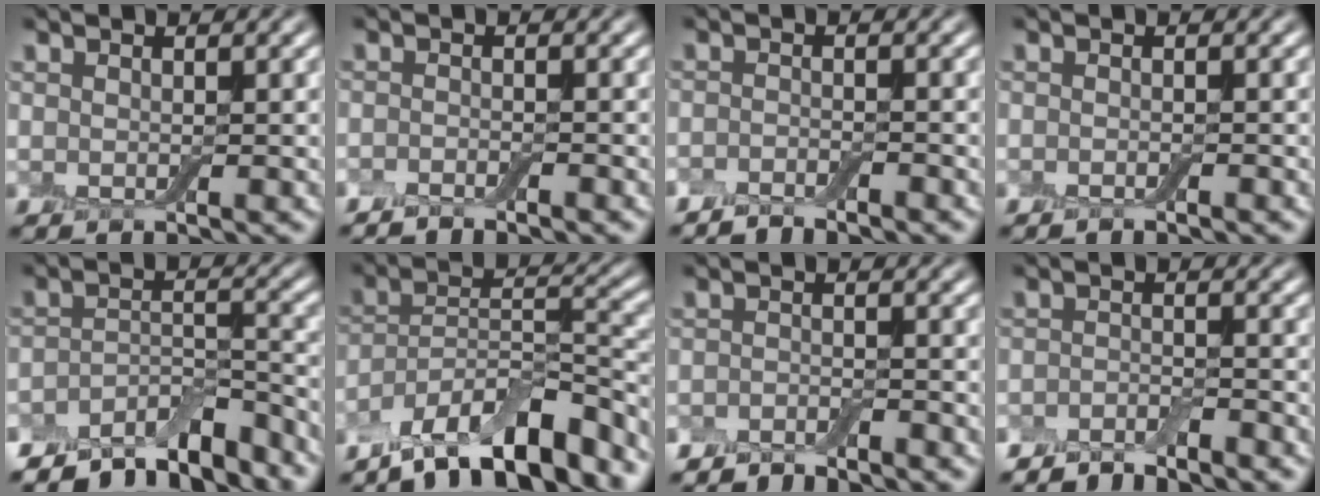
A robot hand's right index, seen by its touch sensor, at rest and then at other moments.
{"total": 1.6, "force": [-1.5, 0.1, 0.4], "torque": [-0.009, 0.001, -0.031]}
{"total": 2.0, "force": [-2.0, 0.2, 0.4], "torque": [-0.009, 0.002, -0.041]}
{"total": 0.8, "force": [-0.7, 0.1, 0.3], "torque": [-0.008, -0.001, -0.014]}
{"total": 8.1, "force": [-7.2, 2.6, 2.8], "torque": [-0.043, -0.005, -0.116]}
{"total": 11.4, "force": [-8.7, 3.7, 6.4], "torque": [-0.097, 0.023, -0.159]}
{"total": 2.7, "force": [-2.7, 0.6, 0.4], "torque": [-0.007, 0.001, -0.054]}
{"total": 3.2, "force": [-3.1, 0.7, 0.7], "torque": [-0.016, 0.001, -0.061]}